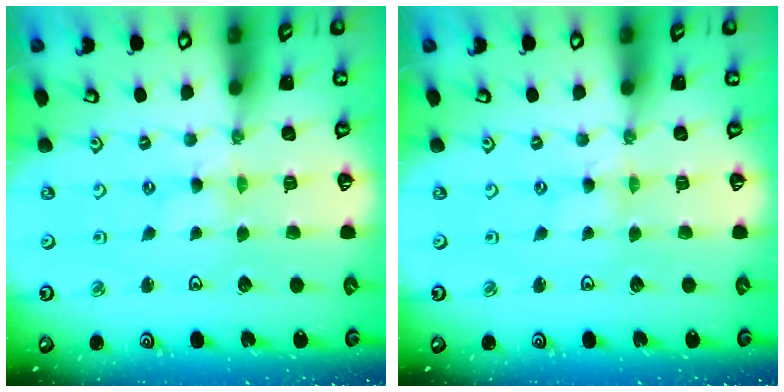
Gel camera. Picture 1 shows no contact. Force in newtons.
{"total": 0.0}